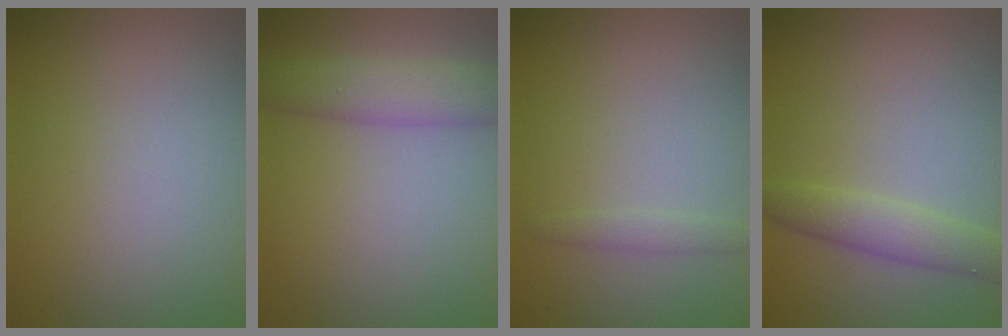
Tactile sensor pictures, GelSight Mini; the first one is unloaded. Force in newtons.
{"total": 4.3, "press": 4.3, "slide": 0.1}
{"total": 1.1, "press": 1.0, "slide": 0.1}
{"total": 2.9, "press": 2.9, "slide": 0.1}